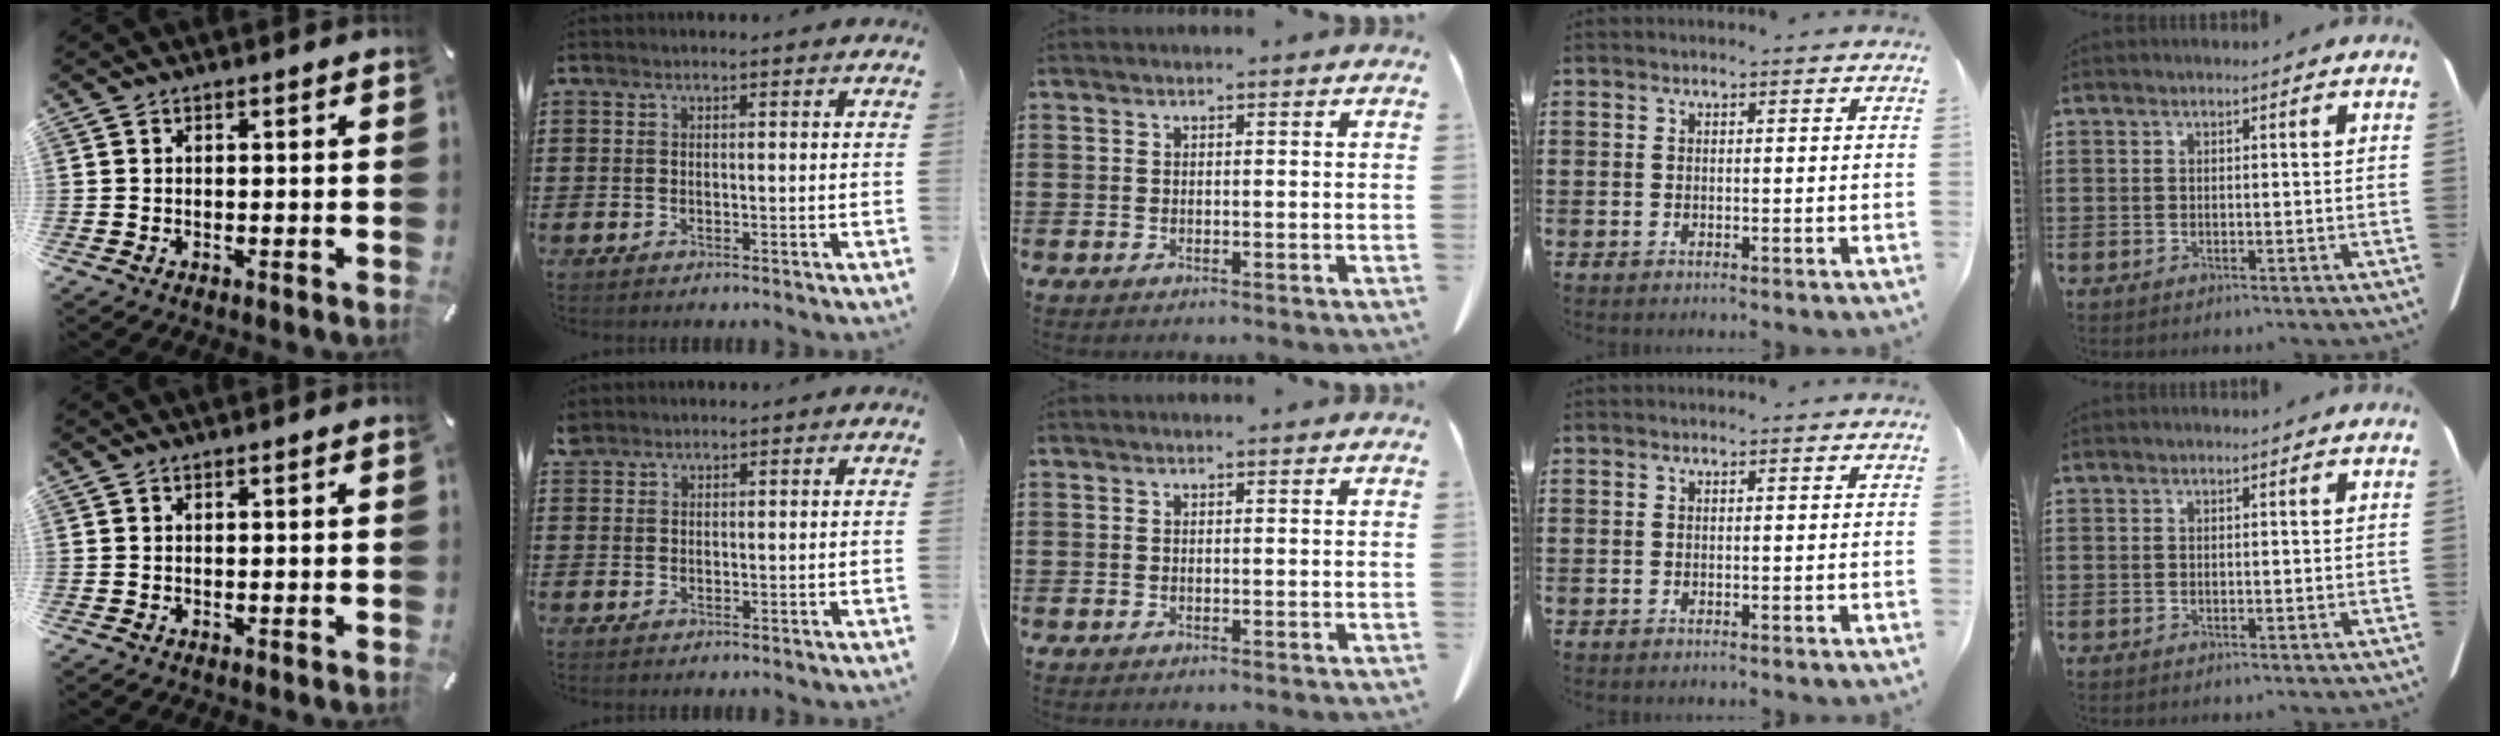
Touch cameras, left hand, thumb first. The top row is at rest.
{"index": {"total": 1.5, "force": [1.4, 0.7, 0.2], "torque": [-0.007, 0.003, 0.028]}}